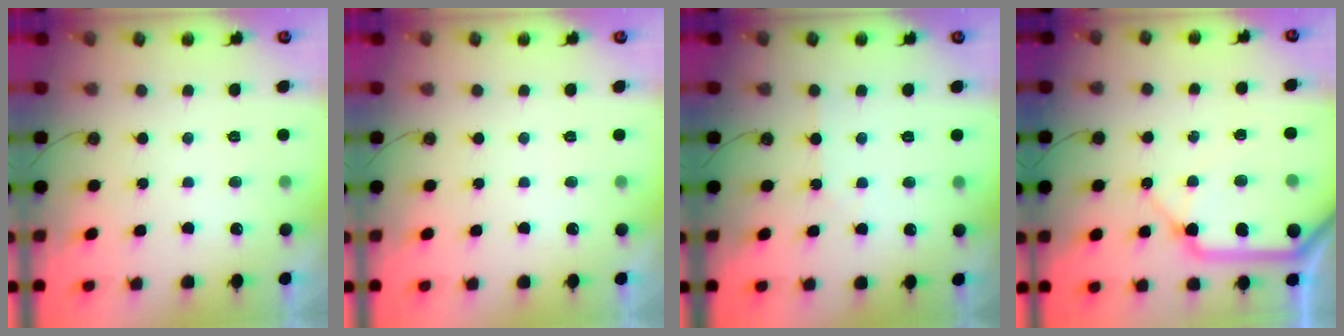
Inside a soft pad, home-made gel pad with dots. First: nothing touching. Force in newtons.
{"total": 0.0}
{"total": 3.7, "press": 3.7, "slide": 0.5}
{"total": 16.8, "press": 16.7, "slide": 2.1}